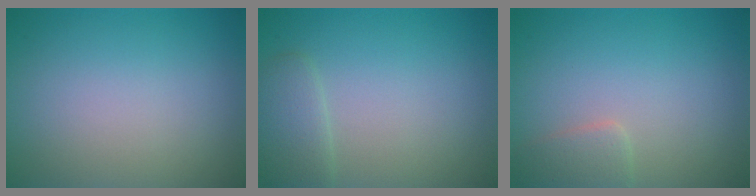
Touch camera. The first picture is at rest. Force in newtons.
{"total": 2.1, "press": 2.0, "slide": 0.1}
{"total": 1.7, "press": 1.7, "slide": 0.1}